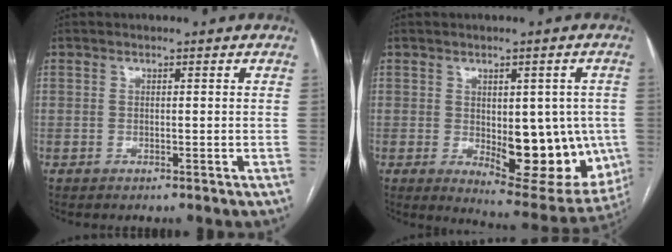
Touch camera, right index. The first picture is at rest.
{"total": 15.3, "force": [-2.0, 6.5, 13.7], "torque": [-0.164, -0.006, -0.004]}